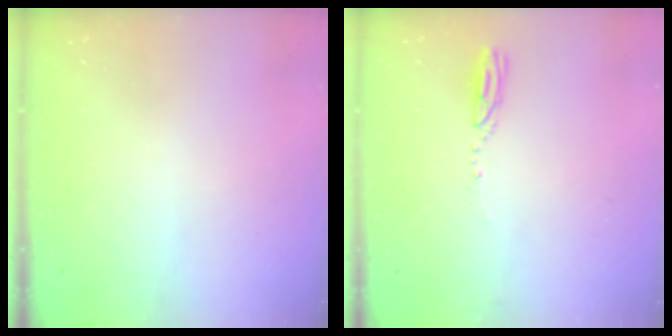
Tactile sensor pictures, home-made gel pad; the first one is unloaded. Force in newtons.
{"total": 3.4, "press": 3.3, "slide": 0.8}